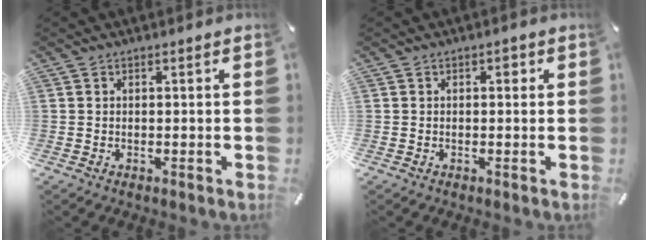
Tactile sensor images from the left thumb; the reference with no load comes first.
{"total": 1.2, "force": [0.1, 0.9, 0.8], "torque": [-0.009, 0.003, -0.001]}